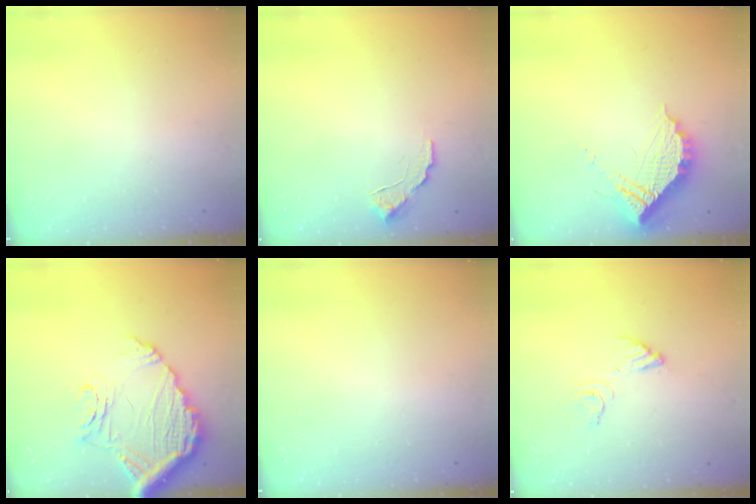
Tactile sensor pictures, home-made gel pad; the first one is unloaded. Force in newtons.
{"total": 6.6, "press": 6.5, "slide": 0.5}
{"total": 12.3, "press": 12.2, "slide": 0.9}
{"total": 14.9, "press": 14.9, "slide": 1.4}
{"total": 0.0}
{"total": 6.1, "press": 6.1, "slide": 0.4}